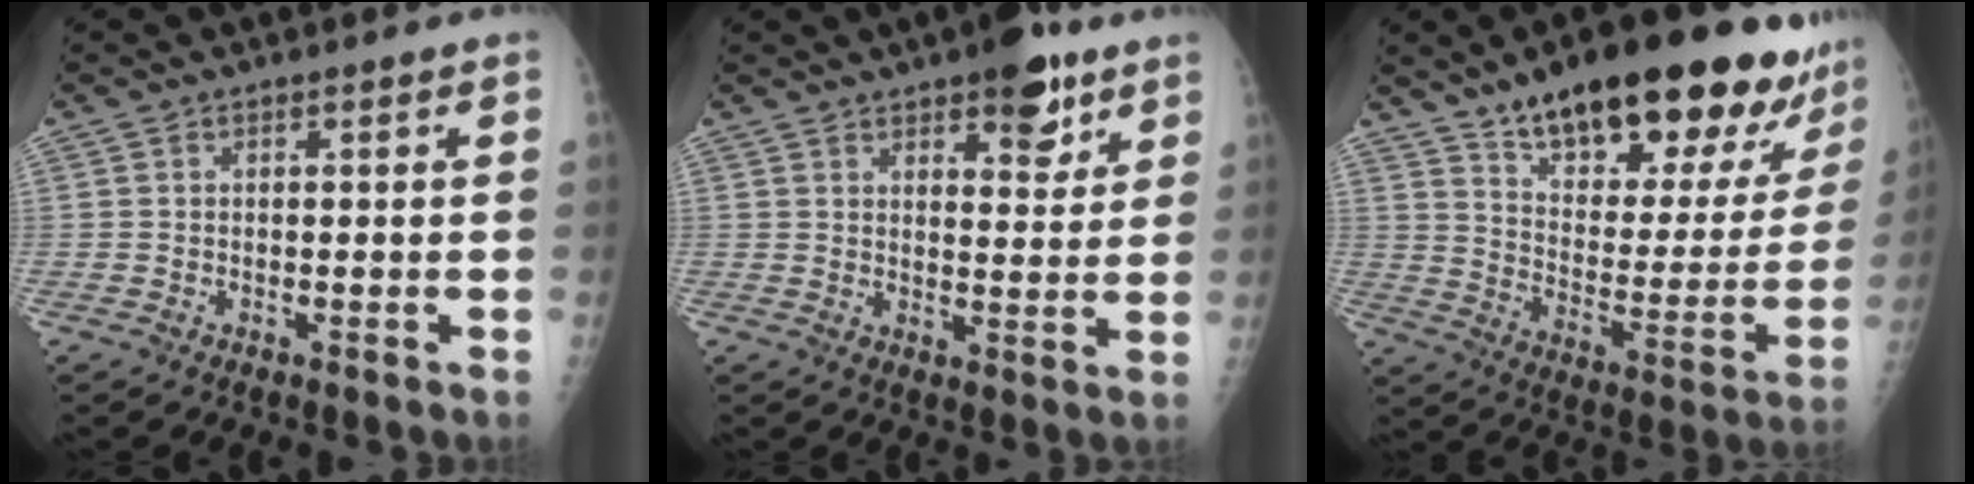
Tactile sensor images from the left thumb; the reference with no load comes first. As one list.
[{"total": 8.8, "force": [5.5, 3.5, 5.9], "torque": [-0.055, -0.028, 0.074]}, {"total": 28.3, "force": [19.8, 9.5, 17.8], "torque": [-0.220, -0.074, 0.294]}]